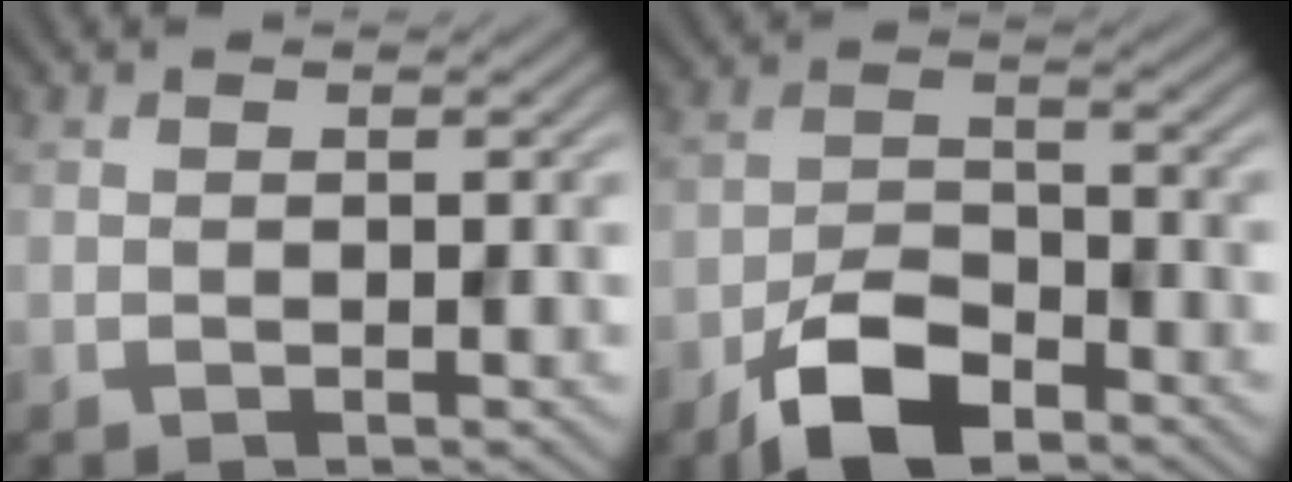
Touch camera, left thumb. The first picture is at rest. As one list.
[{"total": 7.7, "force": [-5.0, 3.5, 4.8], "torque": [-0.086, 0.002, -0.106]}]